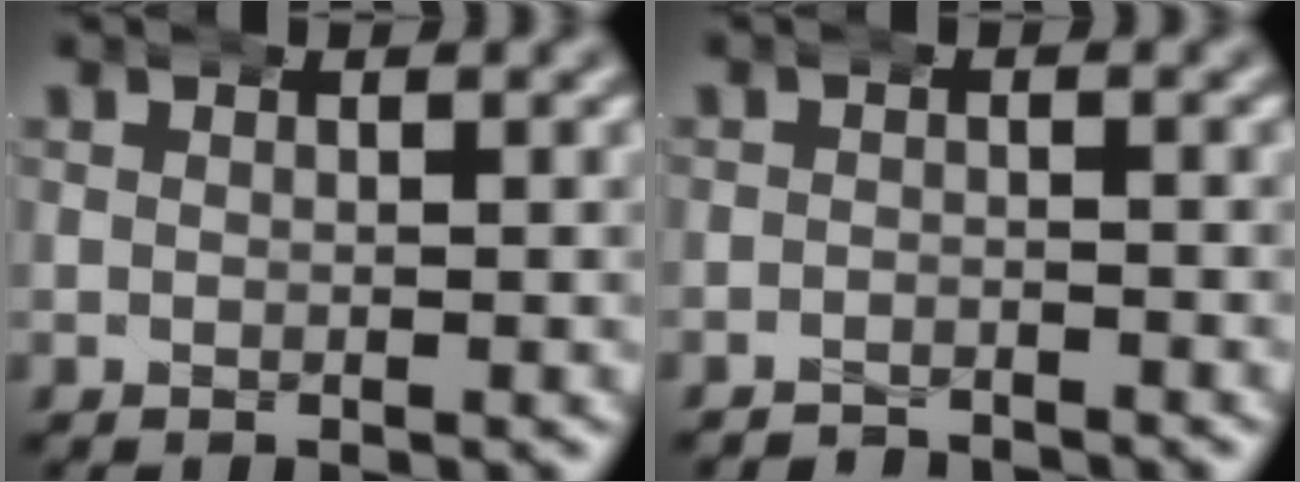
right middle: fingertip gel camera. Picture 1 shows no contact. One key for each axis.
{"total": 2.9, "fx": -2.8, "fy": 0.3, "fz": -0.1, "tx": -0.002, "ty": -0.010, "tz": -0.047}